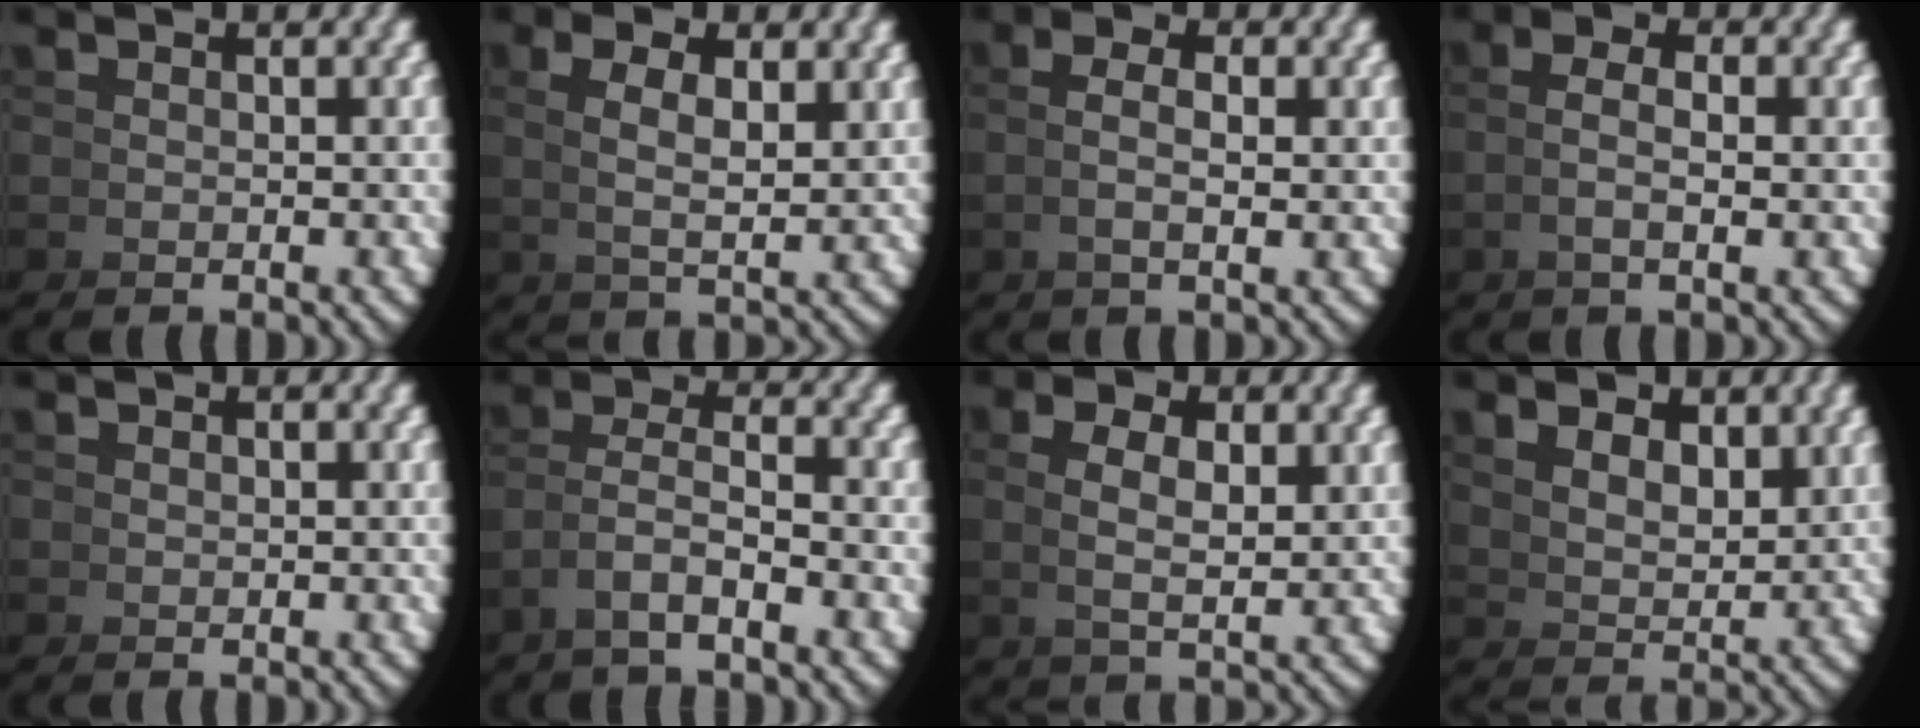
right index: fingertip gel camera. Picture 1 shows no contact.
{"total": 3.3, "force": [1.8, 0.4, 2.8], "torque": [-0.042, 0.003, 0.039]}
{"total": 2.1, "force": [0.7, -0.3, 1.9], "torque": [-0.038, 0.003, 0.014]}
{"total": 2.1, "force": [0.4, -0.1, 2.1], "torque": [-0.043, 0.001, 0.009]}
{"total": 0.6, "force": [0.6, -0.1, -0.1], "torque": [0.000, -0.003, 0.015]}
{"total": 3.3, "force": [-0.1, 1.7, 2.9], "torque": [-0.063, -0.009, 0.001]}
{"total": 3.0, "force": [1.5, 0.6, 2.6], "torque": [-0.040, 0.001, 0.034]}
{"total": 3.1, "force": [2.6, 0.6, 1.5], "torque": [-0.023, -0.010, 0.060]}